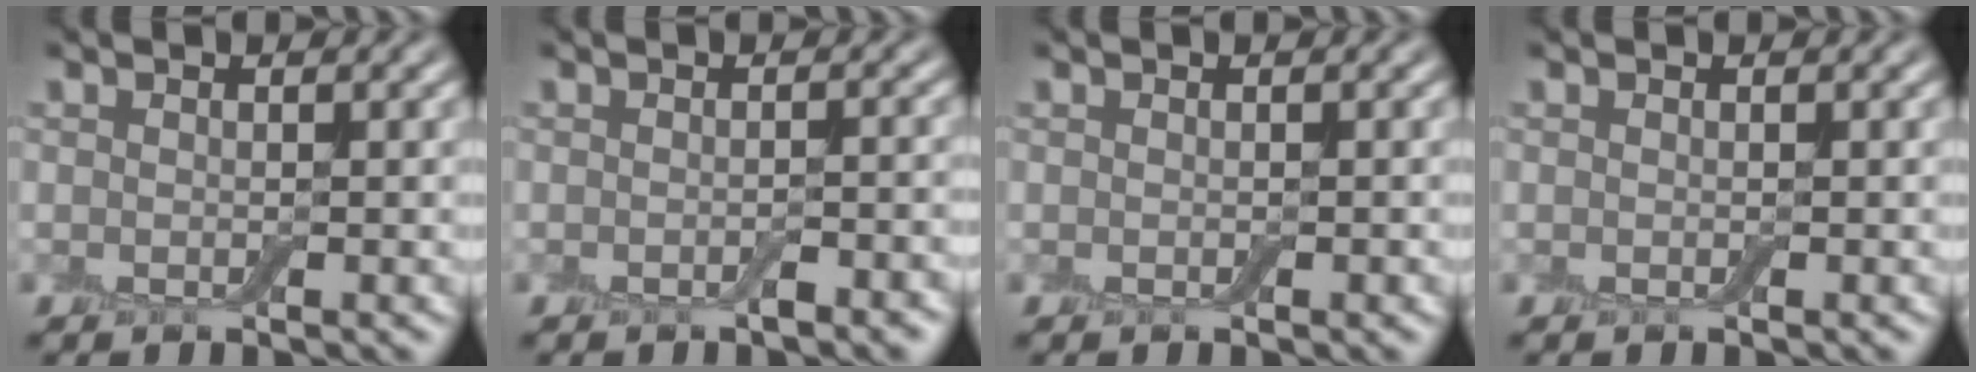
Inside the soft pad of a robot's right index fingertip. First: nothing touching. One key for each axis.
{"total": 1.3, "fx": -0.7, "fy": 0.3, "fz": 1.0, "tx": -0.014, "ty": -0.002, "tz": -0.012}
{"total": 0.0}
{"total": 0.0}